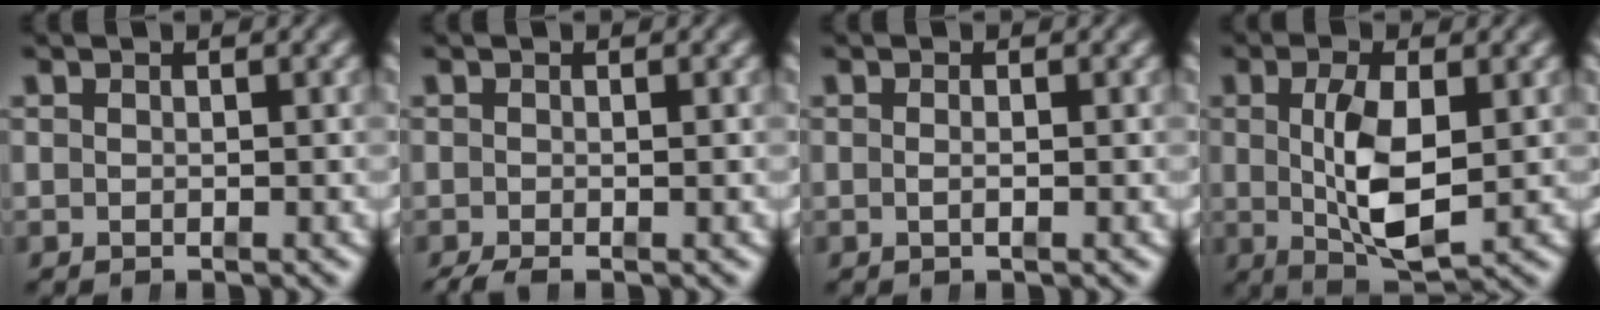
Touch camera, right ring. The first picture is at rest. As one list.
[{"total": 1.6, "force": [-1.2, 0.6, 0.8], "torque": [-0.013, -0.005, -0.018]}, {"total": 0.7, "force": [-0.4, -0.1, 0.6], "torque": [-0.013, 0.004, -0.009]}, {"total": 6.2, "force": [-0.4, 2.4, 5.8], "torque": [-0.089, -0.009, 0.001]}]